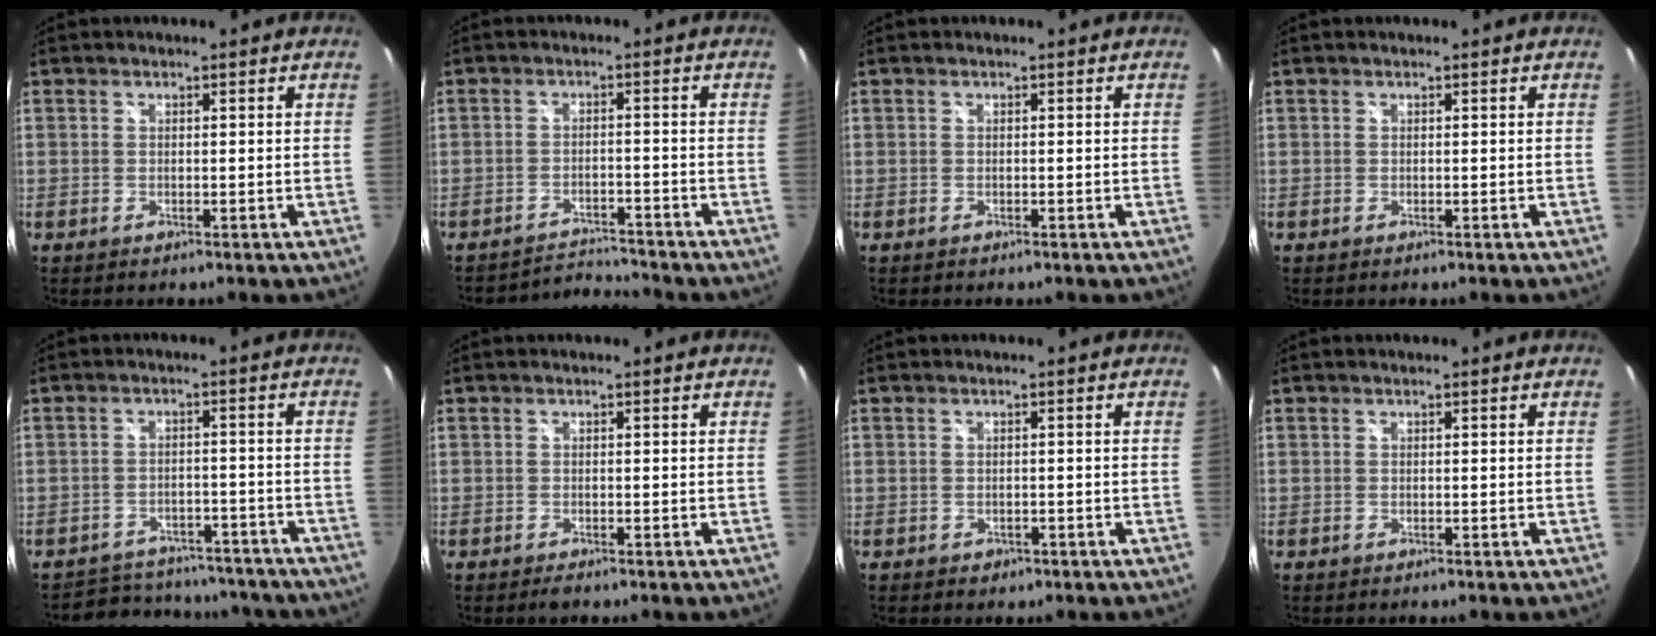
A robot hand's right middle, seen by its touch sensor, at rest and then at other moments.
{"total": 4.9, "force": [-4.8, -0.6, -0.9], "torque": [-0.002, 0.010, -0.082]}
{"total": 0.0}
{"total": 0.0}
{"total": 15.7, "force": [-13.6, 6.6, 4.4], "torque": [-0.096, 0.025, -0.163]}
{"total": 1.0, "force": [-0.8, 0.2, 0.5], "torque": [-0.009, -0.005, -0.015]}
{"total": 1.5, "force": [-0.8, 1.1, 0.6], "torque": [-0.011, -0.002, -0.008]}
{"total": 0.0}